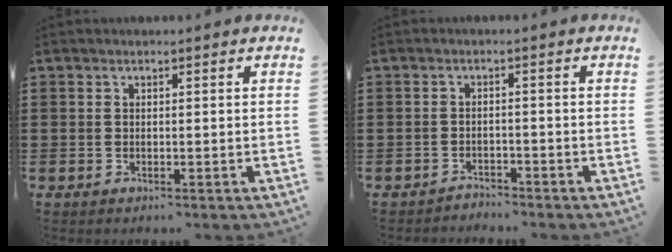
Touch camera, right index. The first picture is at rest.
{"total": 1.9, "force": [-1.9, 0.3, -0.2], "torque": [-0.004, 0.003, -0.042]}